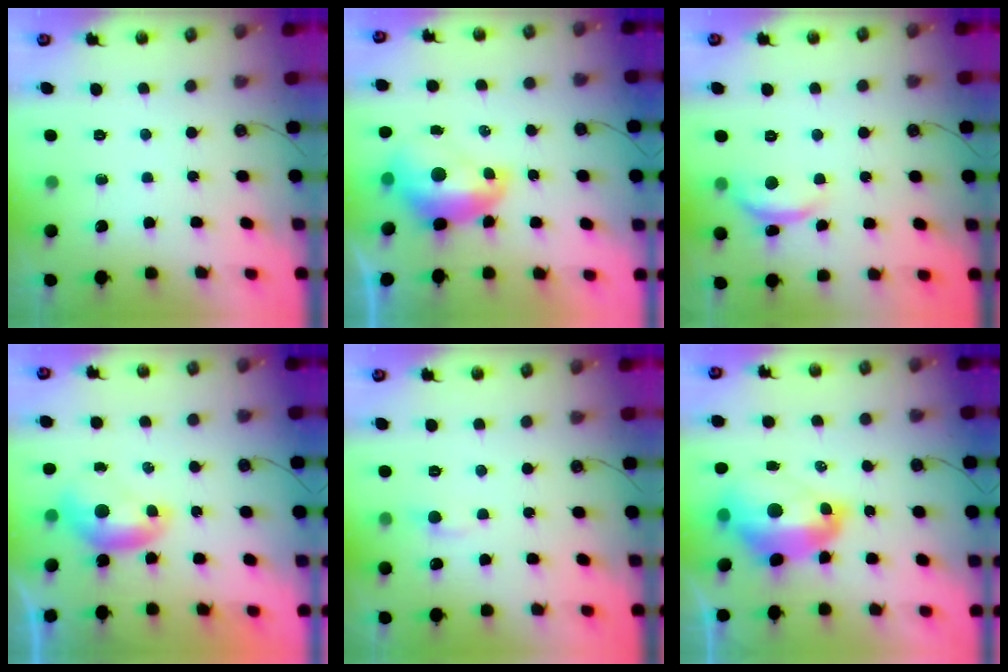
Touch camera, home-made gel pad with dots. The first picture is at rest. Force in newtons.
{"total": 2.6, "press": 2.5, "slide": 0.7}
{"total": 3.8, "press": 3.7, "slide": 0.5}
{"total": 0.0}
{"total": 1.1, "press": 1.0, "slide": 0.4}
{"total": 7.4, "press": 7.2, "slide": 1.4}